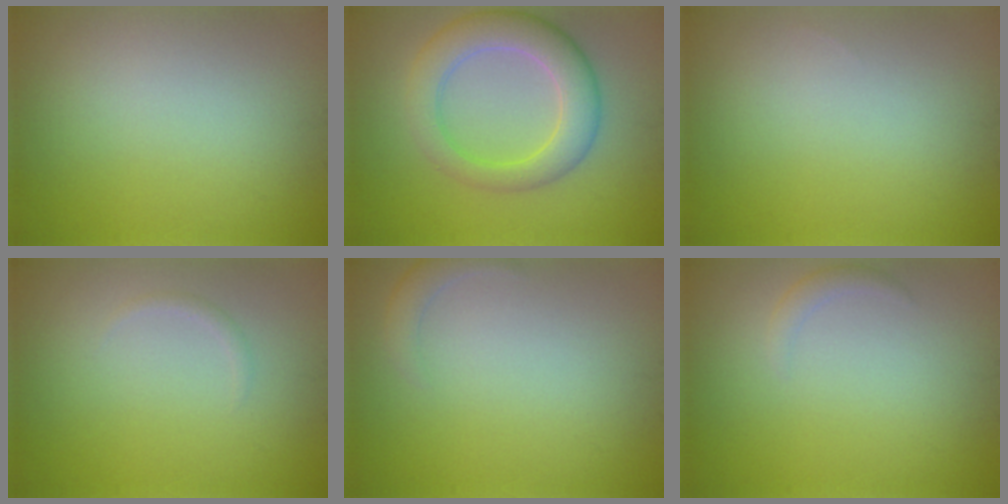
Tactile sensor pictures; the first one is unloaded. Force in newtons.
{"total": 5.6, "press": 5.5, "slide": 0.4}
{"total": 0.0}
{"total": 0.7, "press": 0.7, "slide": 0.0}
{"total": 1.6, "press": 1.6, "slide": 0.3}
{"total": 1.0, "press": 1.0, "slide": 0.0}